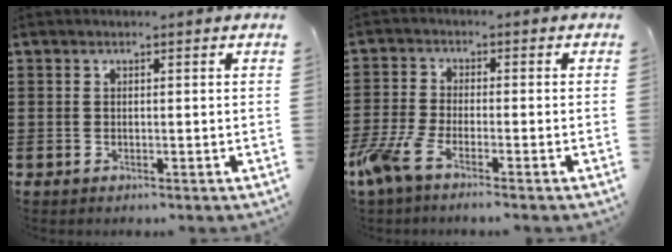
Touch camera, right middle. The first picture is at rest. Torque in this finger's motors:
{"motor_torque": [1.79, -0.35, 0.59, 0.21]}